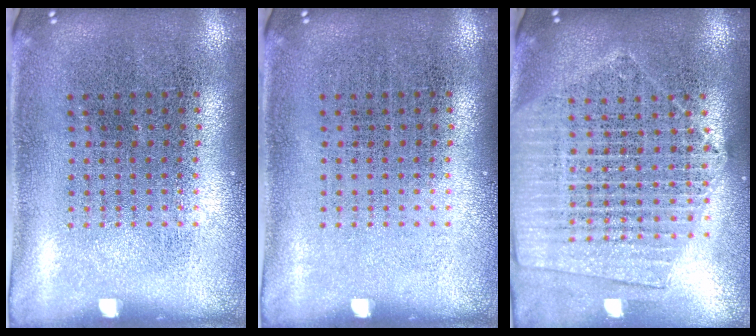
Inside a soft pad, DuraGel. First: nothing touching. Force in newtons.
{"total": 0.0}
{"total": 1.9, "press": 1.7, "slide": 0.7}